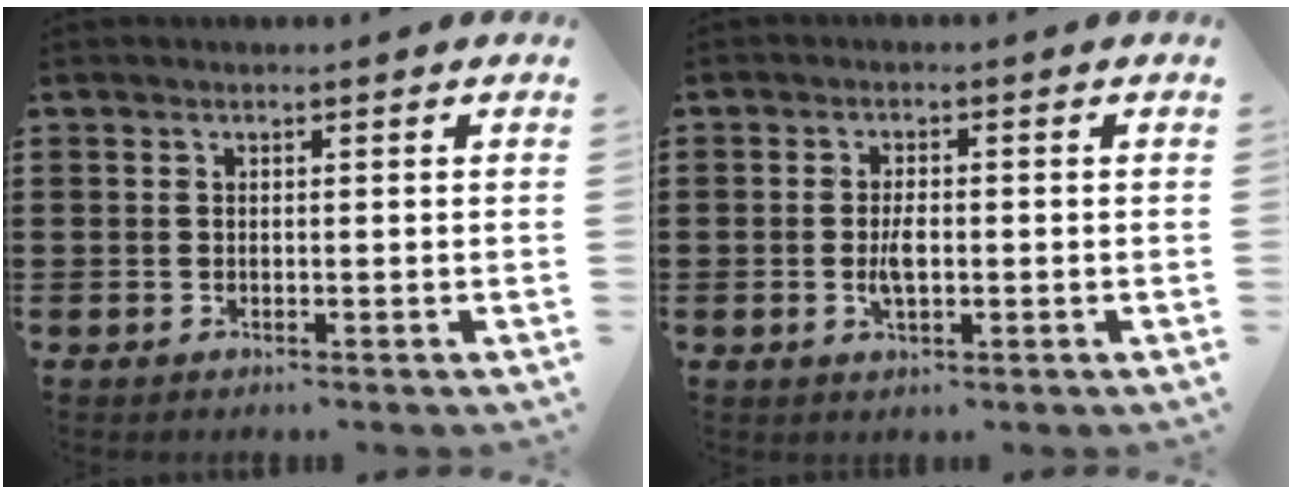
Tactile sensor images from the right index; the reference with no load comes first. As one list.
[{"total": 3.4, "force": [-0.5, 1.4, 3.1], "torque": [-0.064, -0.002, -0.010]}]